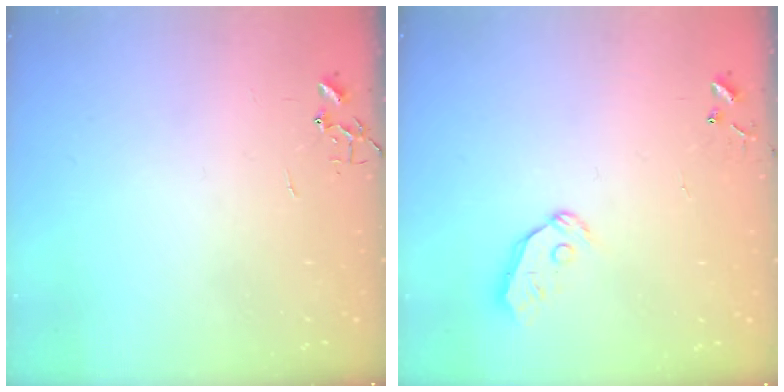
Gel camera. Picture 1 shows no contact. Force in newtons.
{"total": 6.1, "press": 6.1, "slide": 0.6}